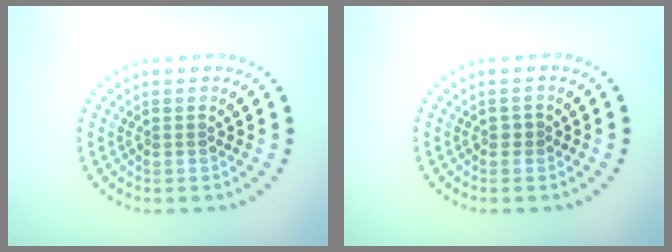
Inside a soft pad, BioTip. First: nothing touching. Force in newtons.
{"total": 0.7, "press": 0.7, "slide": 0.1}